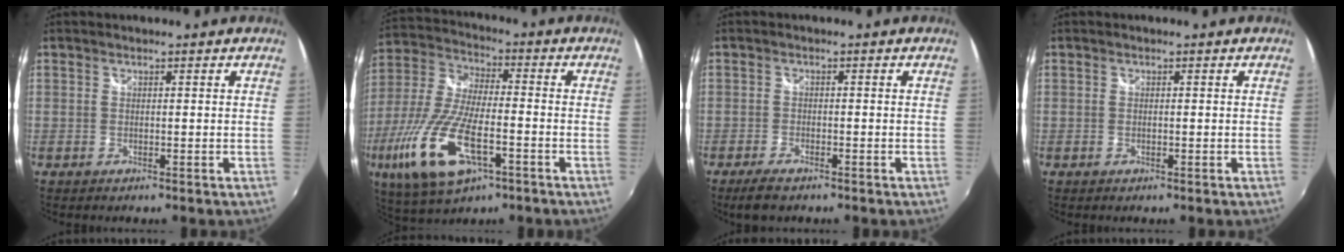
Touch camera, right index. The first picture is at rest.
{"total": 19.8, "force": [-8.2, 7.6, 16.3], "torque": [-0.356, -0.039, -0.154]}
{"total": 4.3, "force": [-3.2, 1.4, 2.5], "torque": [-0.064, -0.010, -0.056]}
{"total": 0.0}